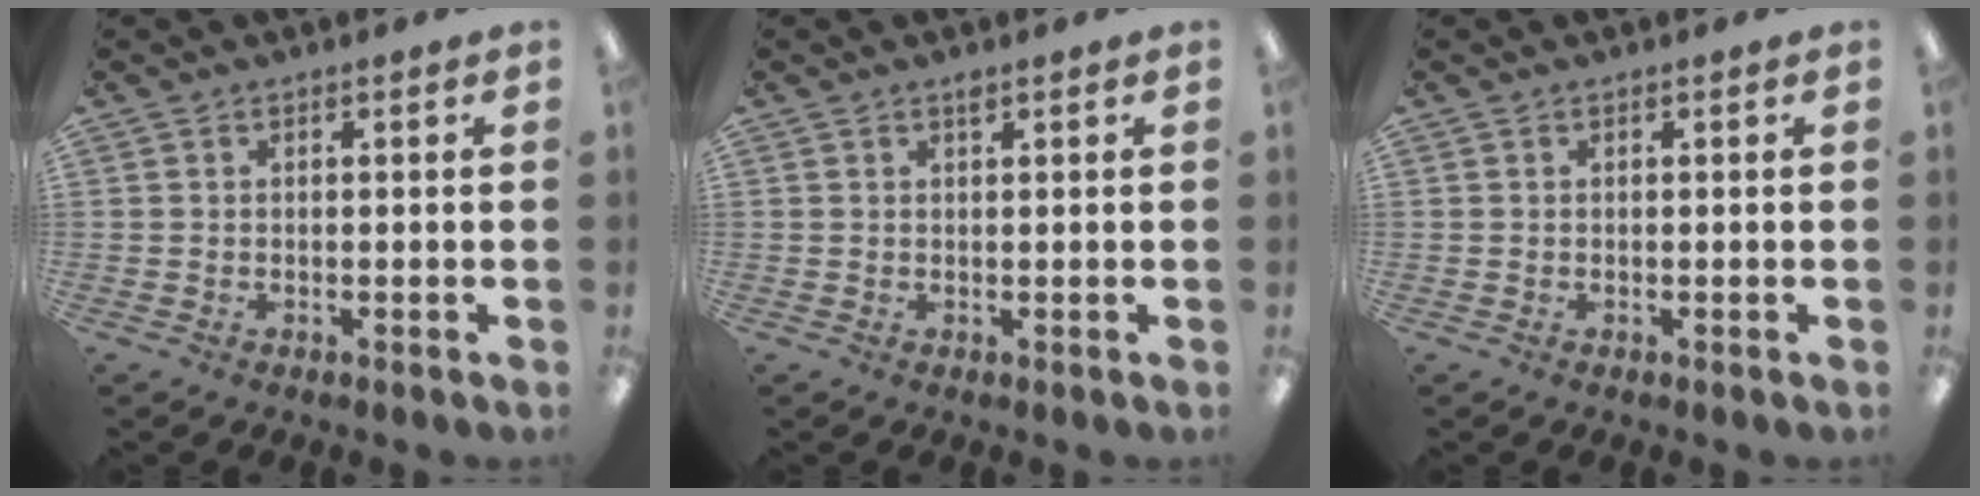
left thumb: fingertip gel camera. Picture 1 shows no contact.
{"total": 1.1, "force": [0.9, 0.2, 0.6], "torque": [-0.014, 0.000, 0.016]}
{"total": 0.0}